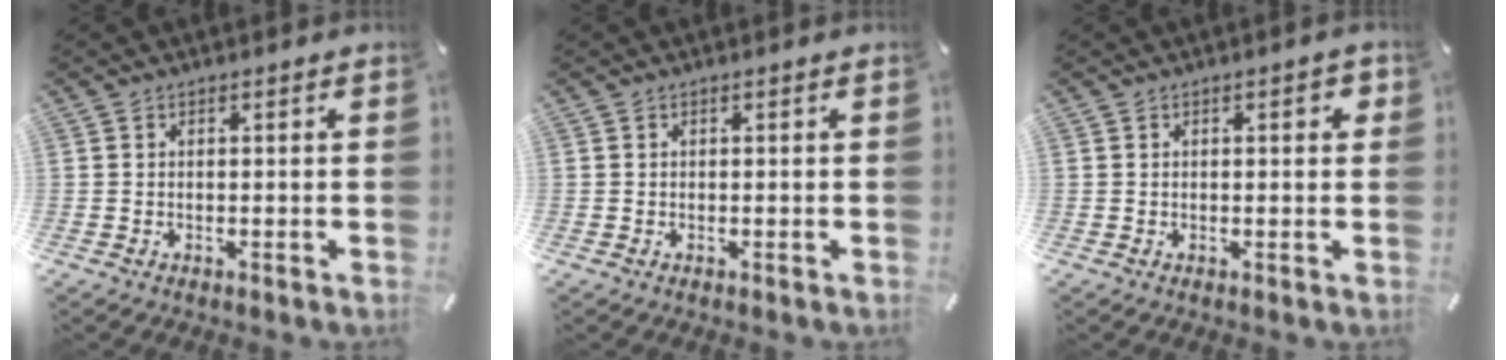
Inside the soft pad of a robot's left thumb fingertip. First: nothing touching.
{"total": 0.0}
{"total": 2.2, "force": [0.6, 0.8, 1.9], "torque": [-0.022, 0.002, 0.004]}